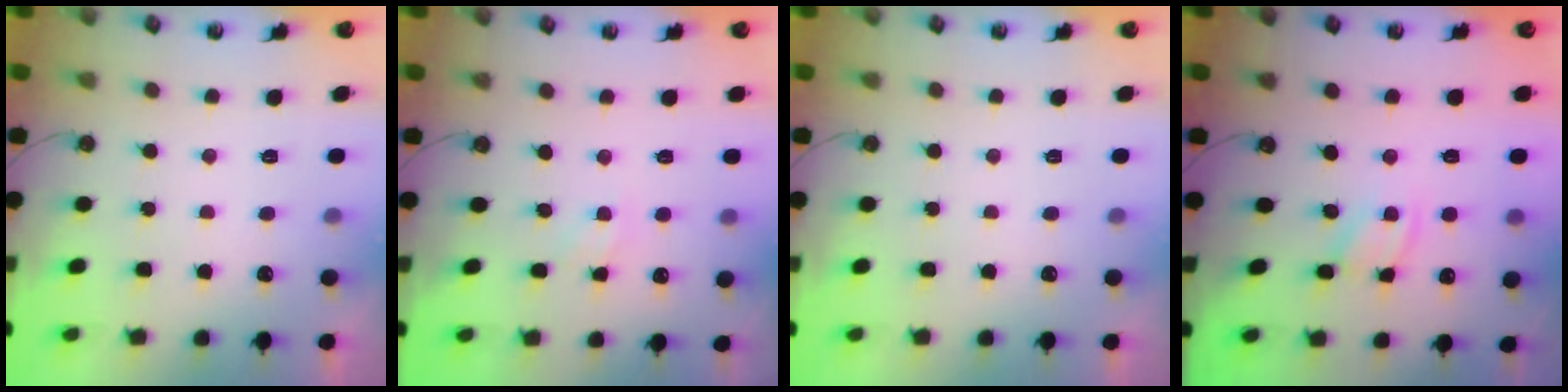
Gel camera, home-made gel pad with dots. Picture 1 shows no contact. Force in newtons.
{"total": 1.4, "press": 1.3, "slide": 0.2}
{"total": 0.0}
{"total": 3.4, "press": 3.4, "slide": 0.2}